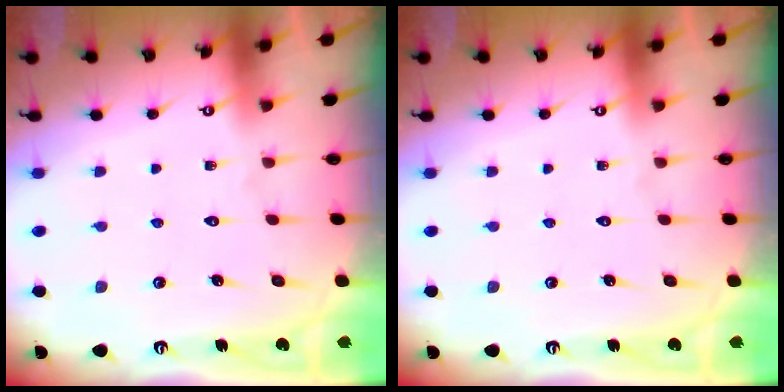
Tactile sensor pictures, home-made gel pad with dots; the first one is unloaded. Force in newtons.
{"total": 0.0}